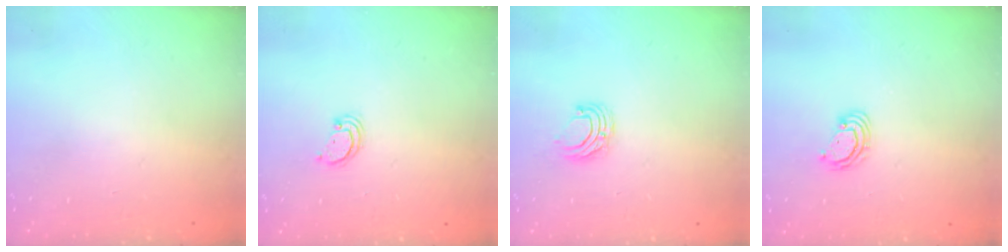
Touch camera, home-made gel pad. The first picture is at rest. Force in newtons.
{"total": 2.4, "press": 2.4, "slide": 0.2}
{"total": 5.6, "press": 5.6, "slide": 0.6}
{"total": 2.9, "press": 2.9, "slide": 0.3}